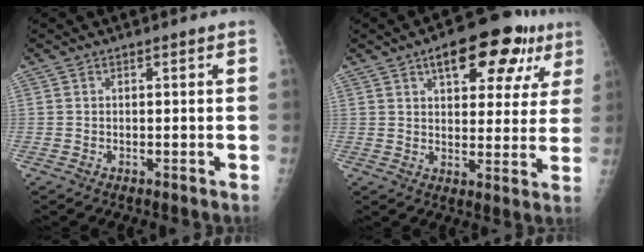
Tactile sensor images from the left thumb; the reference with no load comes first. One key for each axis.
{"total": 16.1, "fx": 8.3, "fy": 7.4, "fz": 11.6, "tx": -0.113, "ty": -0.008, "tz": 0.109}